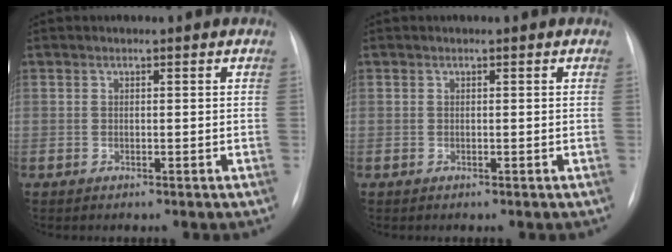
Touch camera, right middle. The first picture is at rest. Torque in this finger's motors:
{"motor_torque": [0.56, -0.62, 0.08, 0.01]}